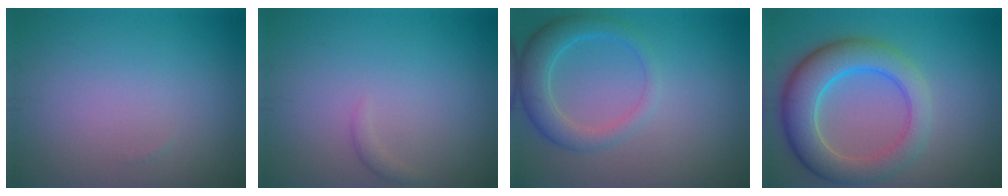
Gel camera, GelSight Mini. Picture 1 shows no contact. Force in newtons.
{"total": 0.6, "press": 0.6, "slide": 0.1}
{"total": 3.7, "press": 3.7, "slide": 0.4}
{"total": 7.0, "press": 7.0, "slide": 0.3}